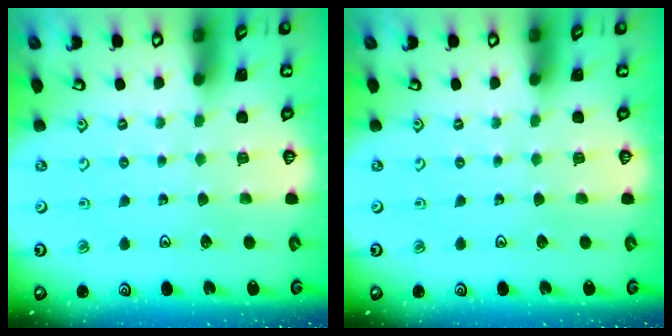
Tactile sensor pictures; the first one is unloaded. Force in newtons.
{"total": 0.0}